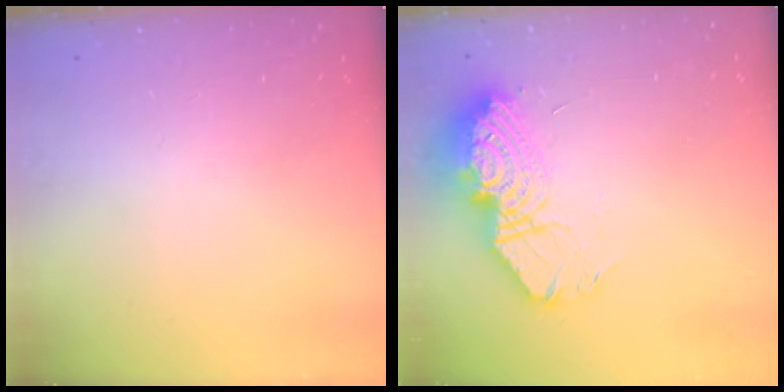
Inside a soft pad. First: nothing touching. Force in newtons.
{"total": 15.0, "press": 15.0, "slide": 1.4}